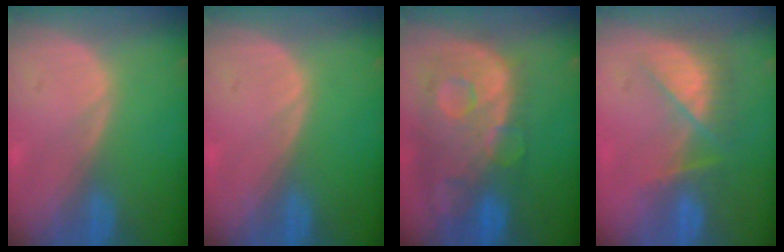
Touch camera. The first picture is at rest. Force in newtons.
{"total": 0.0}
{"total": 13.3, "press": 10.7, "slide": 8.0}
{"total": 8.0, "press": 6.9, "slide": 4.1}